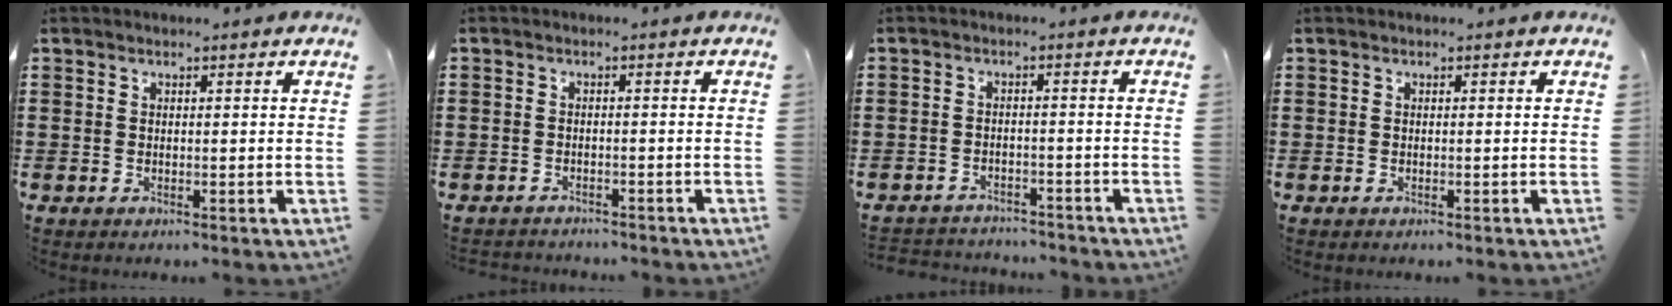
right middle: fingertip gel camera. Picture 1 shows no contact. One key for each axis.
{"total": 1.8, "fx": -1.7, "fy": 0.4, "fz": -0.3, "tx": 0.000, "ty": 0.001, "tz": -0.040}
{"total": 2.7, "fx": -2.7, "fy": 0.4, "fz": -0.3, "tx": -0.004, "ty": -0.001, "tz": -0.060}
{"total": 0.0}